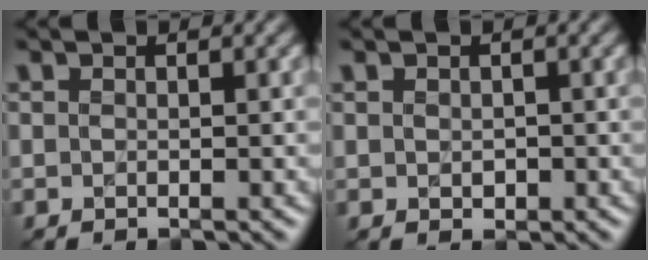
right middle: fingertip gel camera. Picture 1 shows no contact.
{"total": 0.8, "force": [0.5, 0.6, 0.2], "torque": [-0.005, 0.000, 0.008]}